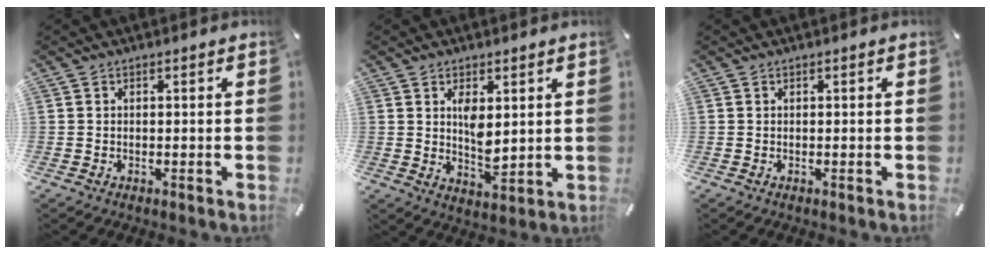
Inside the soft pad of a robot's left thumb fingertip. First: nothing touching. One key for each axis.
{"total": 5.9, "fx": 2.6, "fy": 3.1, "fz": 4.2, "tx": -0.076, "ty": -0.017, "tz": 0.041}
{"total": 0.0}